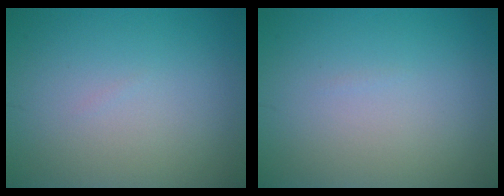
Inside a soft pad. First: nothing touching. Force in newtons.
{"total": 0.0}